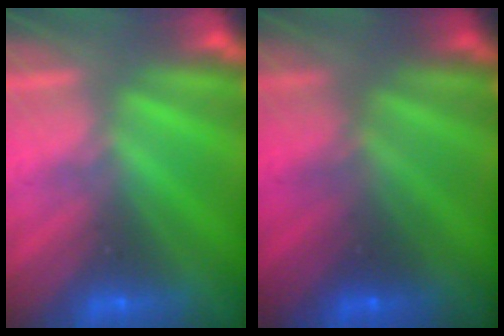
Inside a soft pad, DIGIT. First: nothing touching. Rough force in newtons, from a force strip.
{"total": 2.0}